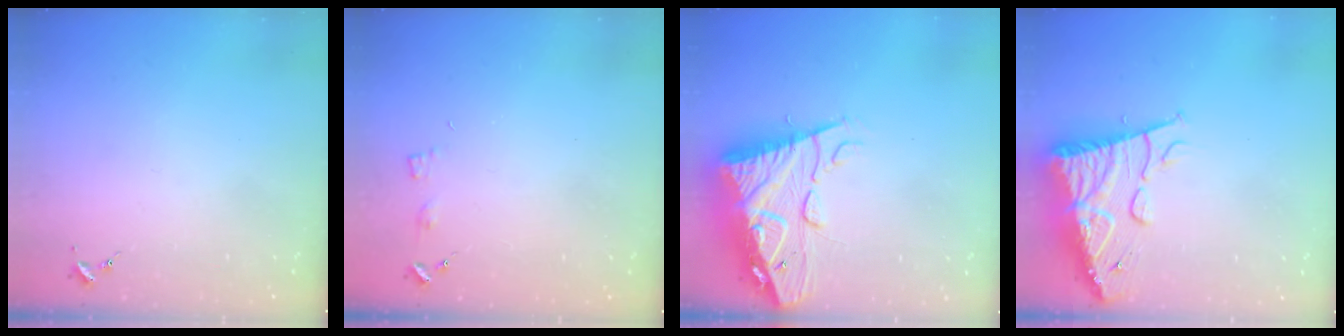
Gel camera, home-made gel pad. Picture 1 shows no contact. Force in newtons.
{"total": 3.6, "press": 3.6, "slide": 0.5}
{"total": 17.9, "press": 17.8, "slide": 1.7}
{"total": 16.3, "press": 16.3, "slide": 1.7}